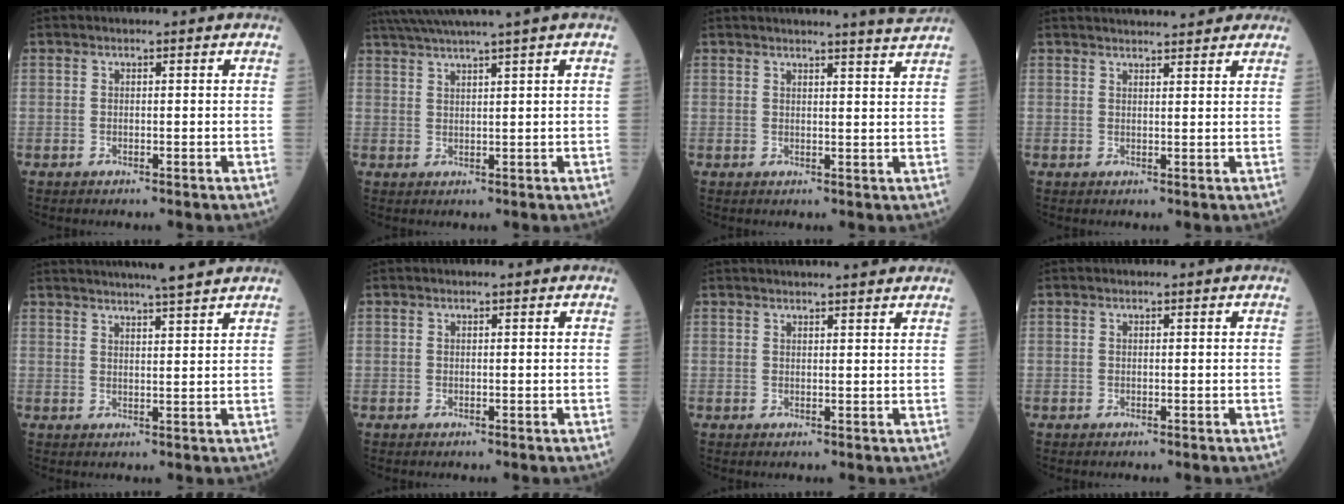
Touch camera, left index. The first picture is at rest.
{"total": 7.7, "force": [6.2, -1.9, 4.2], "torque": [-0.065, 0.022, 0.101]}
{"total": 4.4, "force": [4.1, -1.3, 1.1], "torque": [-0.018, -0.011, 0.041]}
{"total": 10.2, "force": [9.4, 1.5, 3.8], "torque": [-0.049, 0.027, 0.113]}
{"total": 9.6, "force": [8.6, -0.4, 4.2], "torque": [-0.067, 0.010, 0.113]}
{"total": 0.0}
{"total": 6.7, "force": [6.1, 0.4, 2.8], "torque": [-0.039, 0.019, 0.070]}
{"total": 0.0}